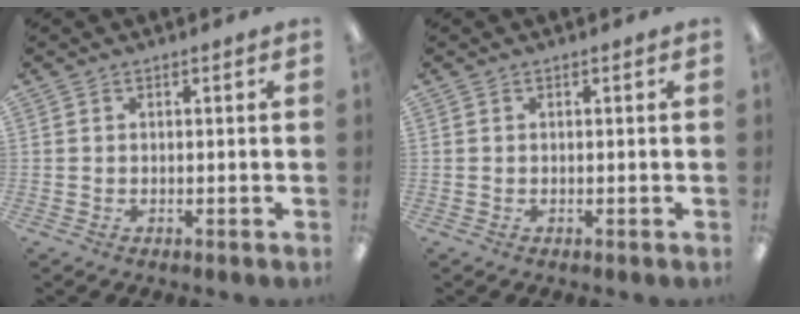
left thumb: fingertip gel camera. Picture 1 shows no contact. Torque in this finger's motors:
{"motor_torque": [0.00, 0.00, -0.04, 0.04, 0.00]}